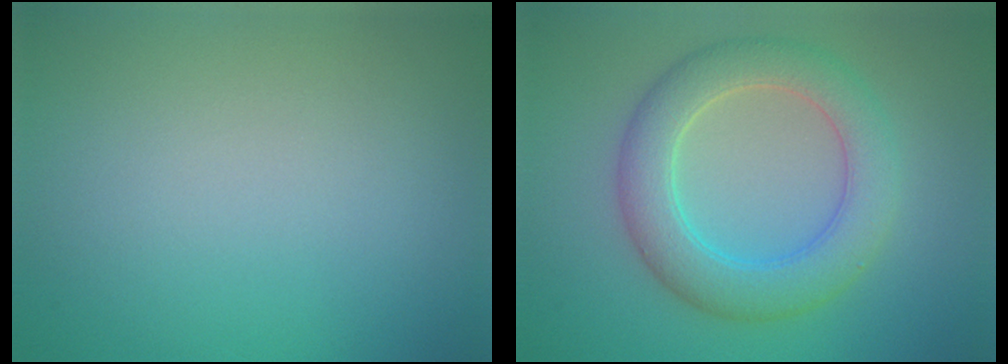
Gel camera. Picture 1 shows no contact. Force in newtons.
{"total": 5.7, "press": 5.7, "slide": 0.4}